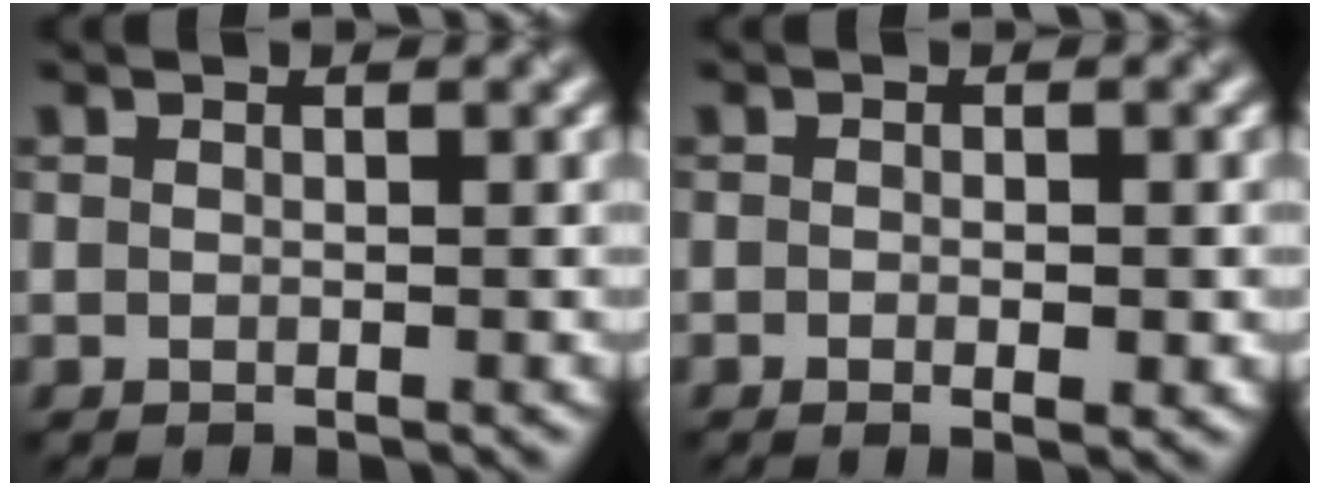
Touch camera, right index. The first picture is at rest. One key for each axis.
{"total": 1.1, "fx": -0.5, "fy": 0.3, "fz": 1.0, "tx": -0.017, "ty": -0.002, "tz": -0.006}